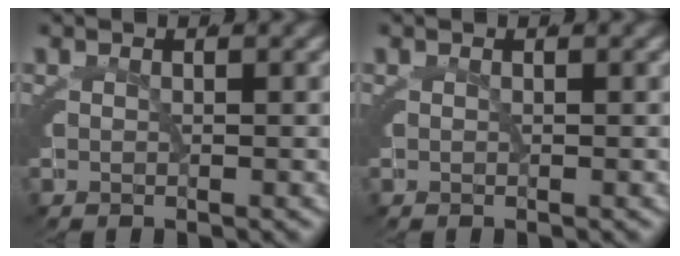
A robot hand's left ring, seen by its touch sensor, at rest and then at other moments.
{"total": 0.0}